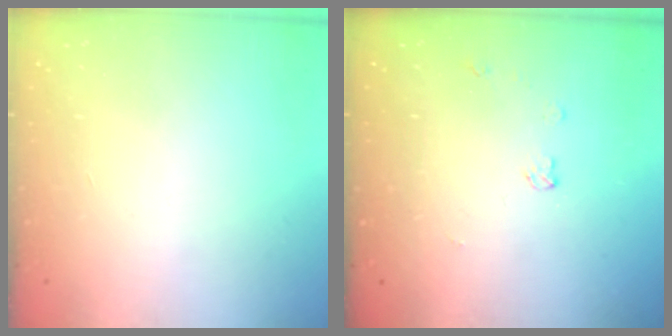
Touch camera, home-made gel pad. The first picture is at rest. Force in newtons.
{"total": 4.0, "press": 4.0, "slide": 0.1}